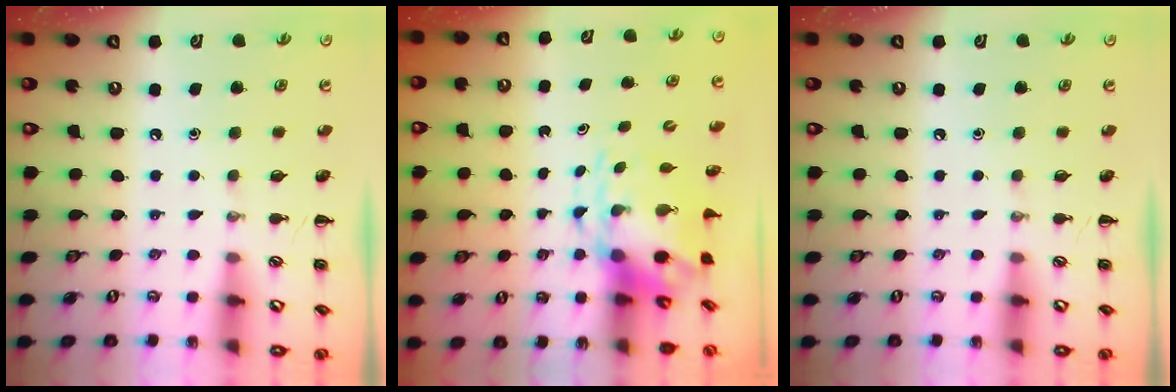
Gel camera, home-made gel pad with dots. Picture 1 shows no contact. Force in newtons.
{"total": 5.9, "press": 5.8, "slide": 1.1}
{"total": 0.0}